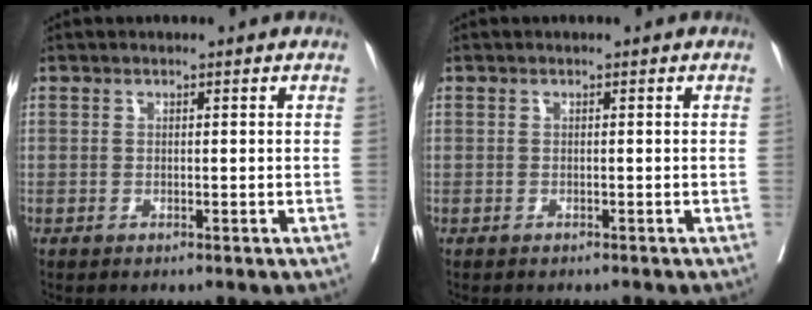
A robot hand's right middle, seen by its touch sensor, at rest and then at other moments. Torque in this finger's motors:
{"motor_torque": [0.66, -0.88, -0.04, -0.01]}